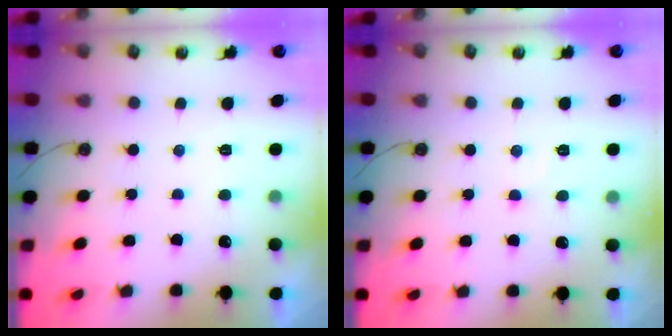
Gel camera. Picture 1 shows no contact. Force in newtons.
{"total": 5.5, "press": 5.5, "slide": 0.8}